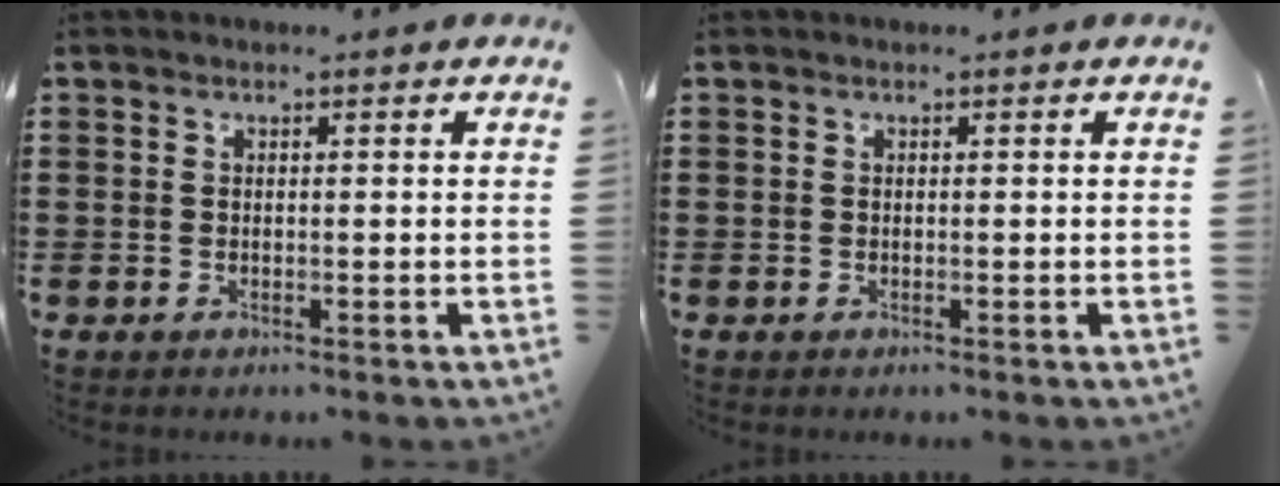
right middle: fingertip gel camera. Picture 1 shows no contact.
{"total": 0.0}